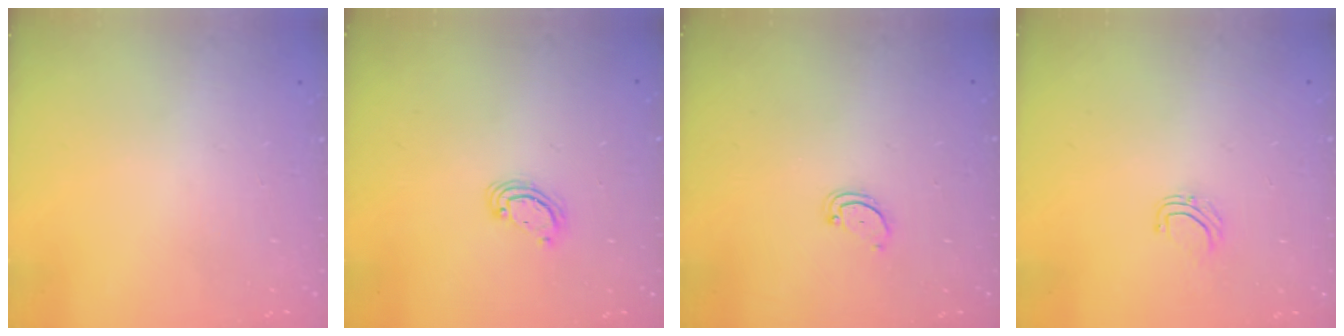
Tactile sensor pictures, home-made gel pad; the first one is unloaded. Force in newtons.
{"total": 3.4, "press": 3.4, "slide": 0.4}
{"total": 2.7, "press": 2.7, "slide": 0.3}
{"total": 3.8, "press": 3.8, "slide": 0.2}